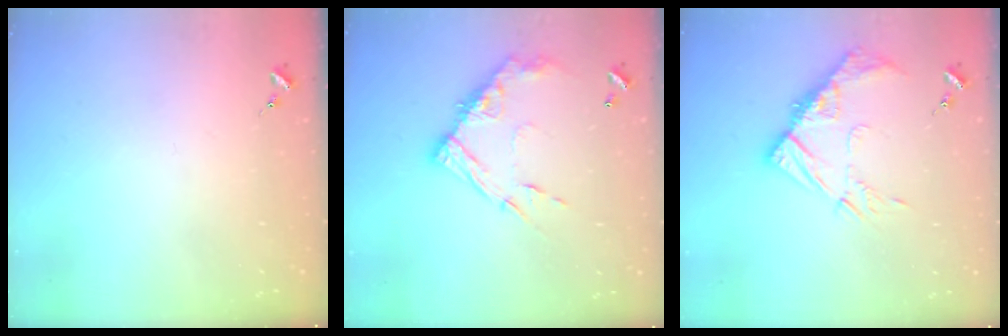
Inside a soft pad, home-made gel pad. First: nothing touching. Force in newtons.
{"total": 14.5, "press": 14.4, "slide": 1.3}
{"total": 12.2, "press": 12.1, "slide": 0.9}